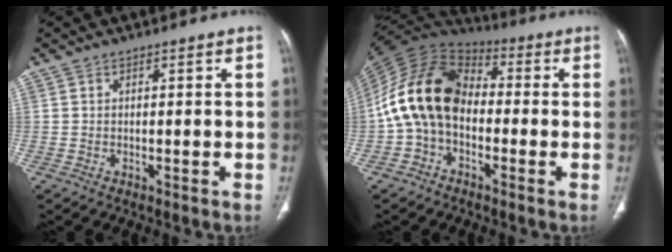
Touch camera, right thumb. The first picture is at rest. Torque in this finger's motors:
{"motor_torque": [2.52, 2.49, 1.46, -1.31, 0.19]}